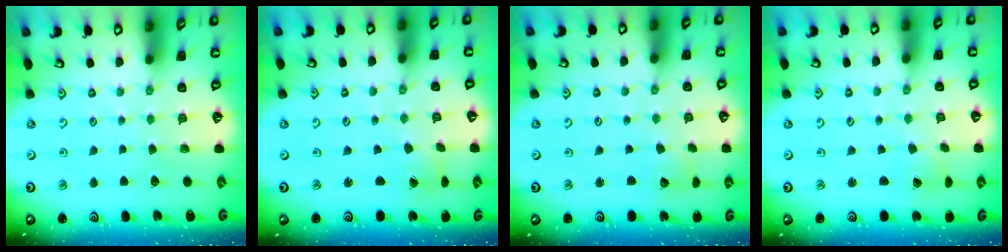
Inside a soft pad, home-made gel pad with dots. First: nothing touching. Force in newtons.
{"total": 1.5, "press": 1.5, "slide": 0.0}
{"total": 2.2, "press": 2.2, "slide": 0.3}
{"total": 2.0, "press": 2.0, "slide": 0.2}